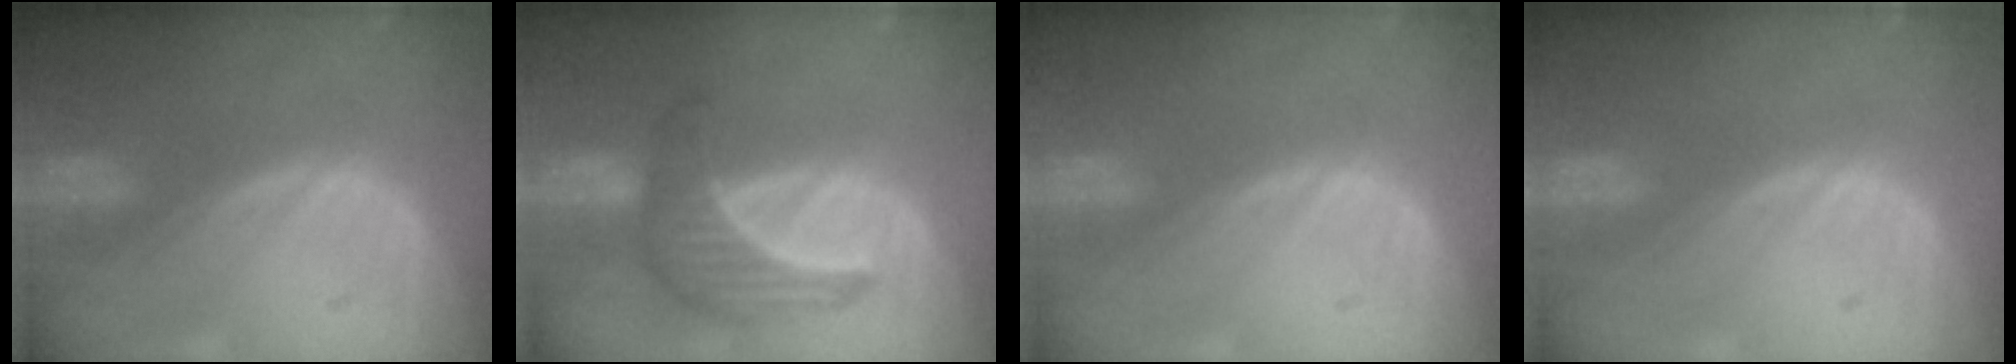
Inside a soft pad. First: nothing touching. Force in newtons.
{"total": 6.6, "press": 6.5, "slide": 1.0}
{"total": 0.0}
{"total": 0.0}